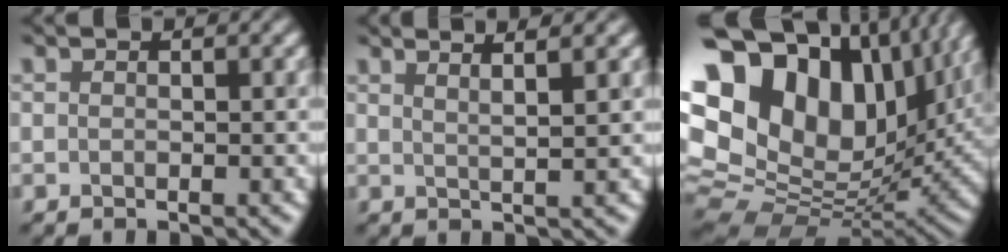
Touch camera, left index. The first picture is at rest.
{"total": 3.8, "force": [2.7, 1.0, 2.6], "torque": [-0.018, 0.019, 0.012]}
{"total": 20.9, "force": [8.0, 13.7, 13.6], "torque": [-0.263, 0.044, 0.160]}